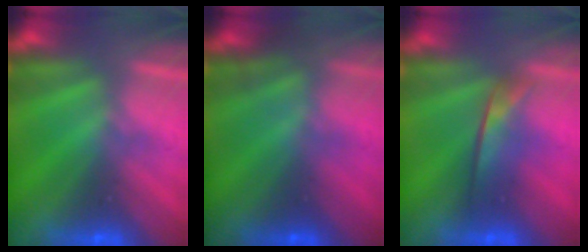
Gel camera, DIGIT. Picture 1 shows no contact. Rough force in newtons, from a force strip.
{"total": 4.6}
{"total": 2.0}